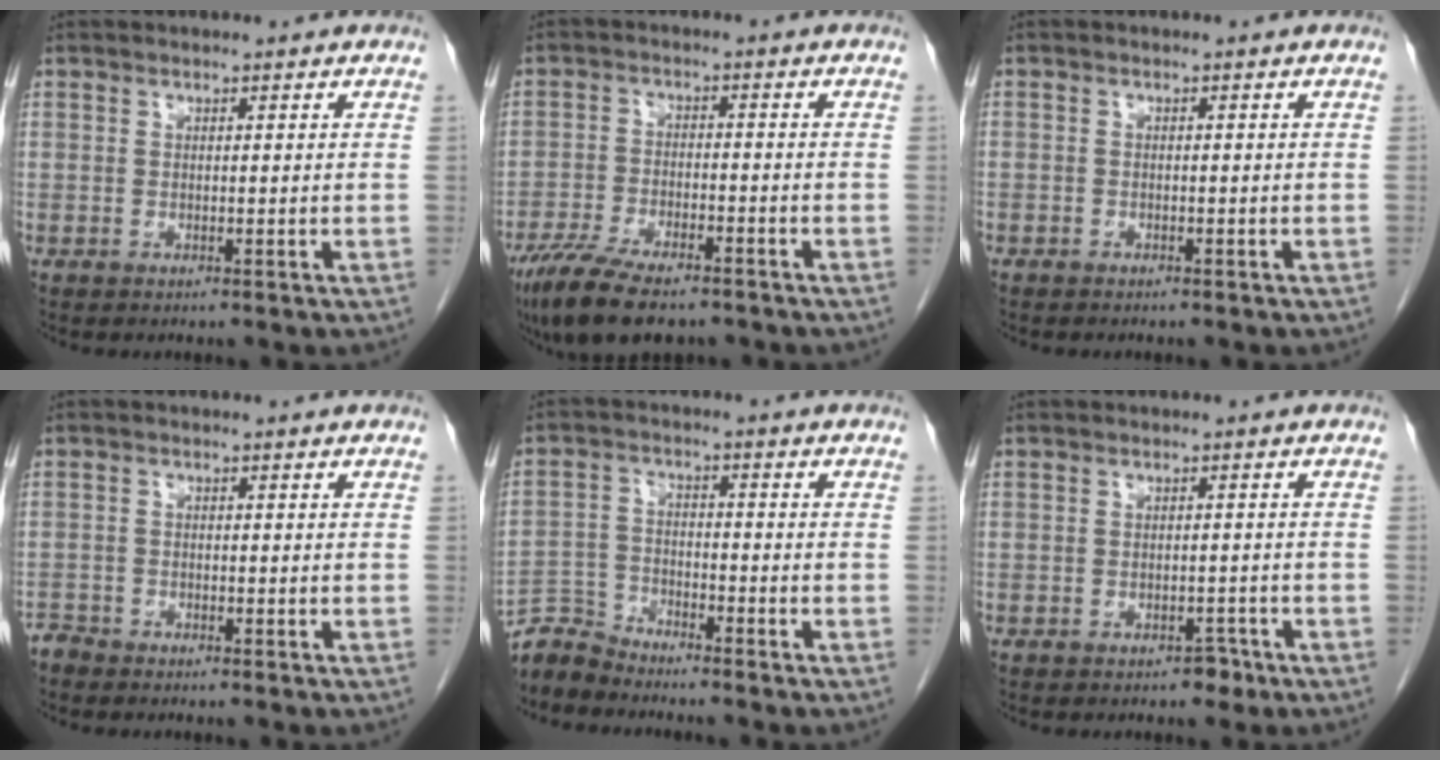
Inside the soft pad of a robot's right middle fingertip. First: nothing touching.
{"total": 12.4, "force": [-9.3, 4.0, 7.2], "torque": [-0.128, -0.019, -0.152]}
{"total": 0.8, "force": [-0.6, 0.5, 0.1], "torque": [-0.008, 0.003, -0.011]}
{"total": 1.4, "force": [-1.3, 0.3, -0.2], "torque": [0.003, -0.003, -0.026]}
{"total": 4.9, "force": [-4.9, 0.2, -0.8], "torque": [0.013, -0.004, -0.095]}
{"total": 1.7, "force": [-1.3, 0.9, 0.8], "torque": [-0.014, 0.001, -0.013]}